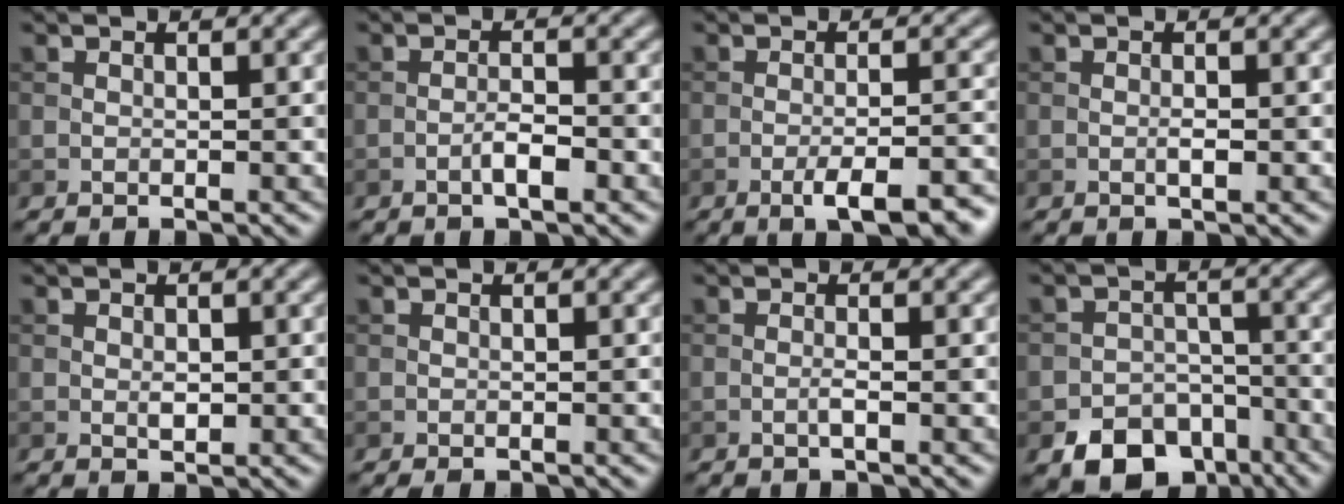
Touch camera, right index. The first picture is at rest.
{"total": 2.0, "force": [-1.0, 0.4, 1.7], "torque": [-0.030, 0.005, -0.020]}
{"total": 6.1, "force": [-3.4, 1.6, 4.8], "torque": [-0.072, 0.001, -0.047]}
{"total": 0.9, "force": [-0.3, 0.2, 0.9], "torque": [-0.017, -0.001, -0.005]}
{"total": 0.9, "force": [0.0, 0.5, 0.8], "torque": [-0.012, -0.003, 0.001]}
{"total": 0.6, "force": [-0.5, 0.1, 0.4], "torque": [-0.006, -0.002, -0.007]}
{"total": 0.9, "force": [-0.3, 0.1, 0.9], "torque": [-0.017, 0.001, -0.009]}
{"total": 9.0, "force": [-6.2, 5.7, 3.1], "torque": [-0.031, -0.015, -0.087]}